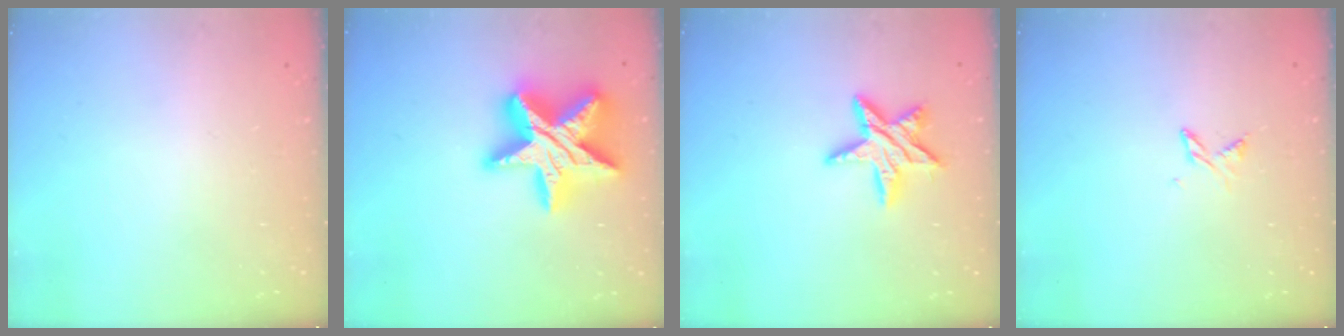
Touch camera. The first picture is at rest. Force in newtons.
{"total": 24.6, "press": 24.5, "slide": 2.2}
{"total": 11.0, "press": 10.9, "slide": 0.9}
{"total": 2.9, "press": 2.8, "slide": 0.5}